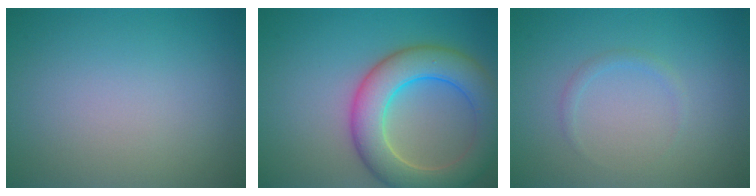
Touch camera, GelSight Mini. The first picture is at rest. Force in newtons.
{"total": 7.7, "press": 7.7, "slide": 0.3}
{"total": 0.8, "press": 0.8, "slide": 0.0}